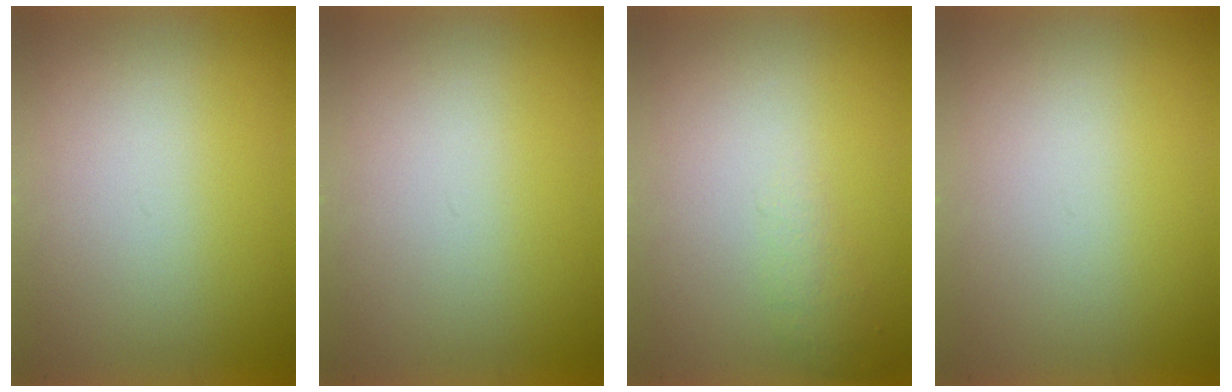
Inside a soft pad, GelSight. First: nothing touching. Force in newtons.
{"total": 0.0}
{"total": 1.1}
{"total": 0.0}